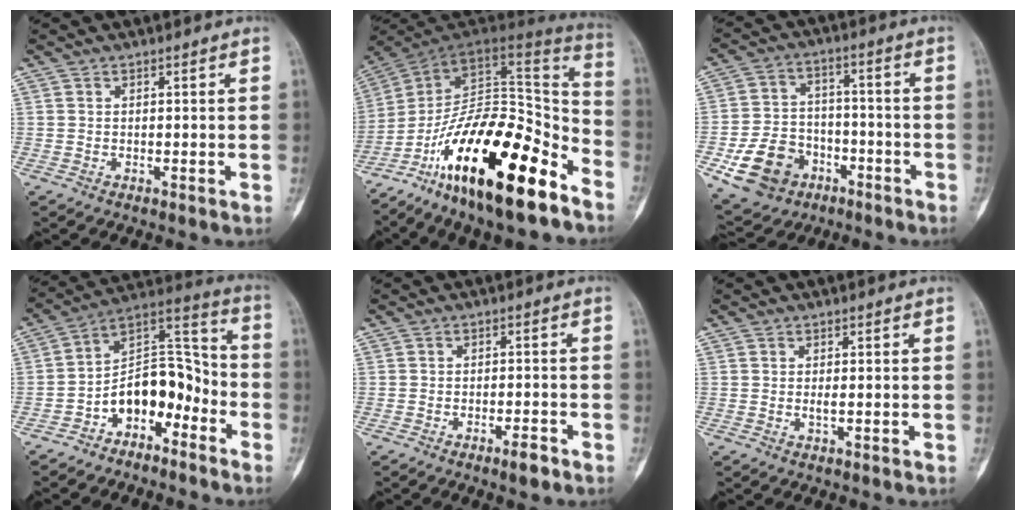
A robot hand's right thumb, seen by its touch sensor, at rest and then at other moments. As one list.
[{"total": 29.3, "force": [-17.1, 10.4, 21.5], "torque": [-0.310, 0.087, -0.277]}, {"total": 13.5, "force": [-5.9, 10.5, 6.2], "torque": [-0.091, 0.037, -0.090]}, {"total": 12.7, "force": [-6.1, 7.7, 8.0], "torque": [-0.094, 0.098, -0.112]}, {"total": 2.9, "force": [-1.9, 0.7, 2.0], "torque": [-0.031, 0.010, -0.032]}, {"total": 0.8, "force": [0.0, 0.1, 0.8], "torque": [-0.019, -0.003, 0.000]}]